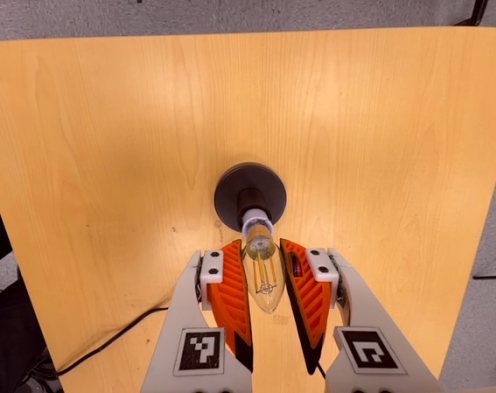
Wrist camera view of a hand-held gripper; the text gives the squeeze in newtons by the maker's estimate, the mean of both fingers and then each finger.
{"total": 12.0, "left": 11.6, "right": 12.3}